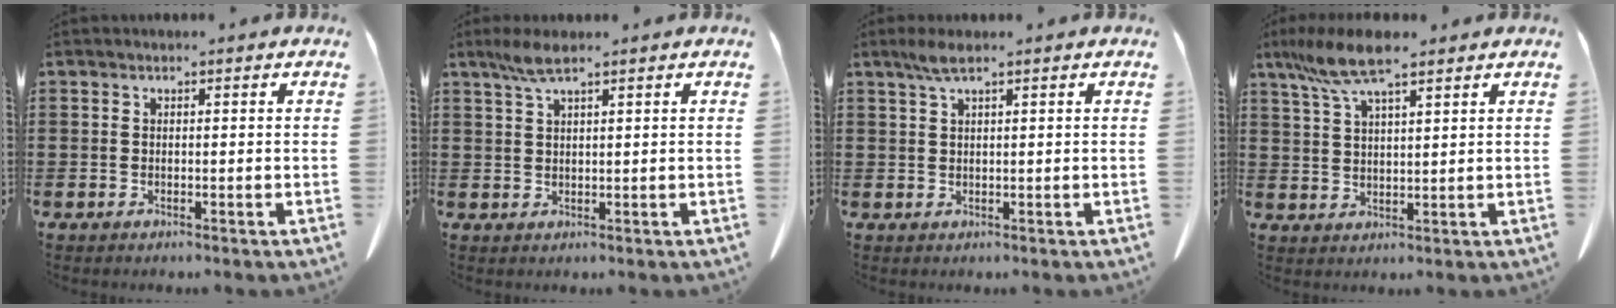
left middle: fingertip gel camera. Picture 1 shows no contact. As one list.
[{"total": 3.4, "force": [2.2, 0.6, 2.6], "torque": [-0.057, 0.003, 0.039]}, {"total": 2.4, "force": [1.4, 0.3, 1.9], "torque": [-0.040, 0.003, 0.025]}, {"total": 7.7, "force": [5.3, 1.6, 5.4], "torque": [-0.124, -0.005, 0.095]}]